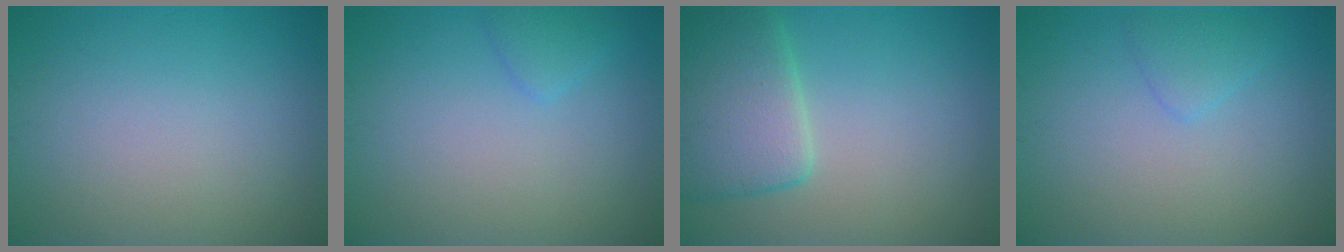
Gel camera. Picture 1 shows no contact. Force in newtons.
{"total": 1.3, "press": 1.3, "slide": 0.0}
{"total": 6.2, "press": 6.2, "slide": 0.4}
{"total": 1.5, "press": 1.5, "slide": 0.1}